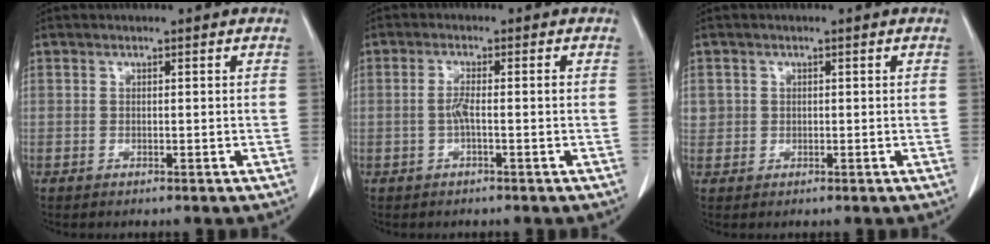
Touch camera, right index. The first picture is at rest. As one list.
[{"total": 2.6, "force": [-0.5, 0.1, 2.5], "torque": [-0.049, 0.002, -0.011]}, {"total": 2.0, "force": [0.4, 1.9, 0.3], "torque": [0.004, 0.005, 0.008]}]